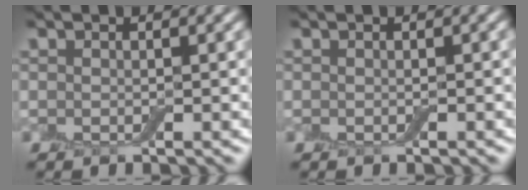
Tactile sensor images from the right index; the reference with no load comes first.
{"total": 0.0}